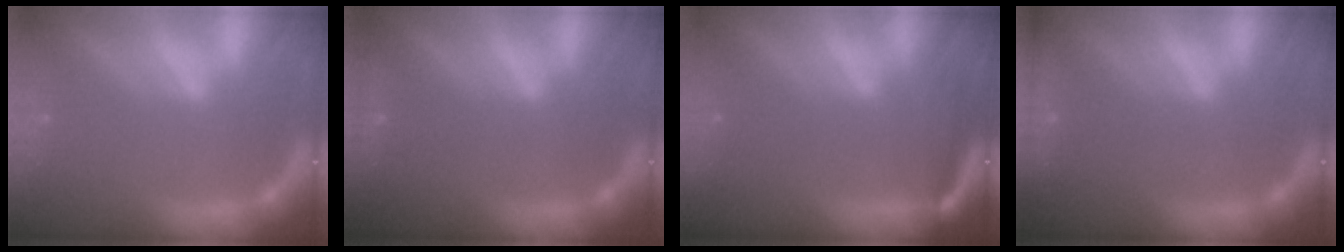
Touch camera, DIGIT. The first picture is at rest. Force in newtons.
{"total": 0.9}
{"total": 5.0}
{"total": 2.4}